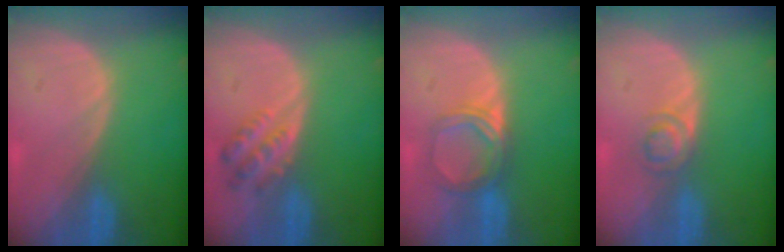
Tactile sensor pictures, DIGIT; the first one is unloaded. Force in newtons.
{"total": 4.4, "press": 4.3, "slide": 0.9}
{"total": 5.0, "press": 4.6, "slide": 1.9}
{"total": 3.0, "press": 2.9, "slide": 0.2}